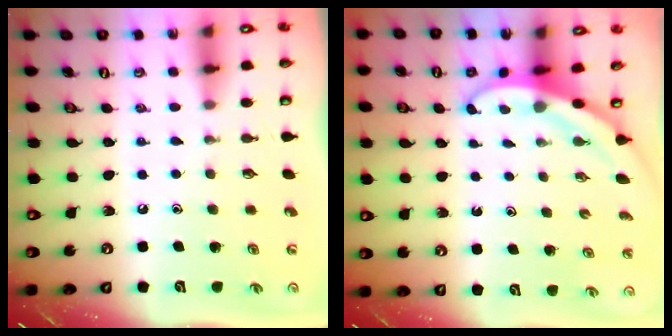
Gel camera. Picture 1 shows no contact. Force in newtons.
{"total": 3.0, "press": 3.0, "slide": 0.2}